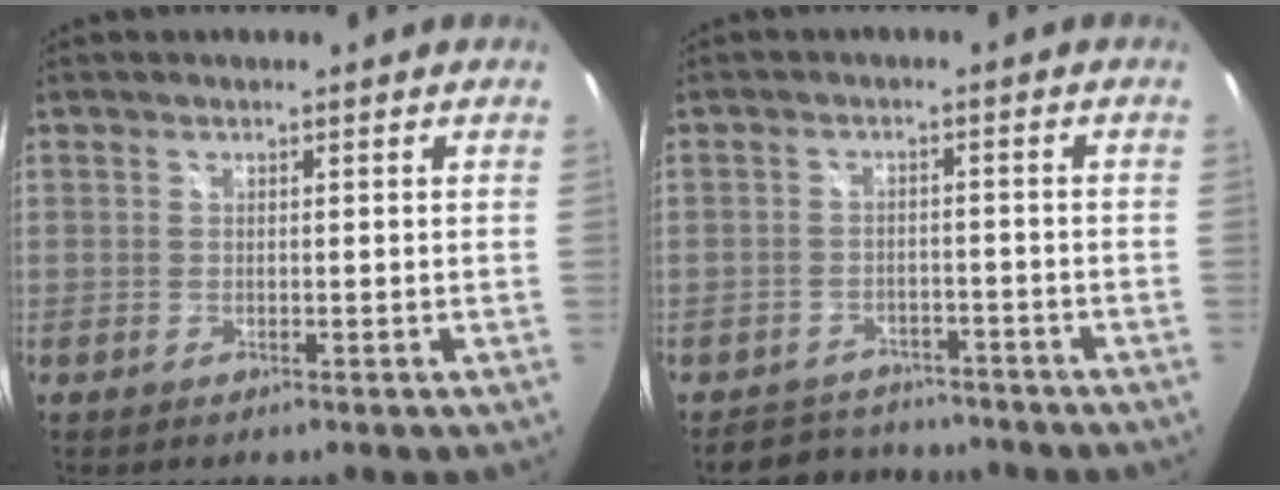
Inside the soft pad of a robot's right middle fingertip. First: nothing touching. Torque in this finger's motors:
{"motor_torque": [0.28, -0.43, -0.03, -0.01]}